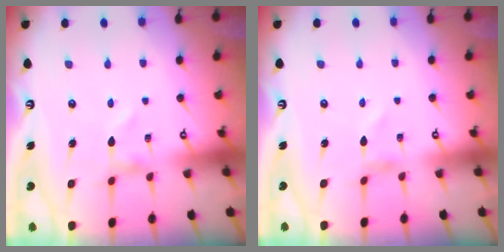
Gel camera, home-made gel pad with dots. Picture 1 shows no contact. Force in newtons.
{"total": 1.0, "press": 1.0, "slide": 0.1}